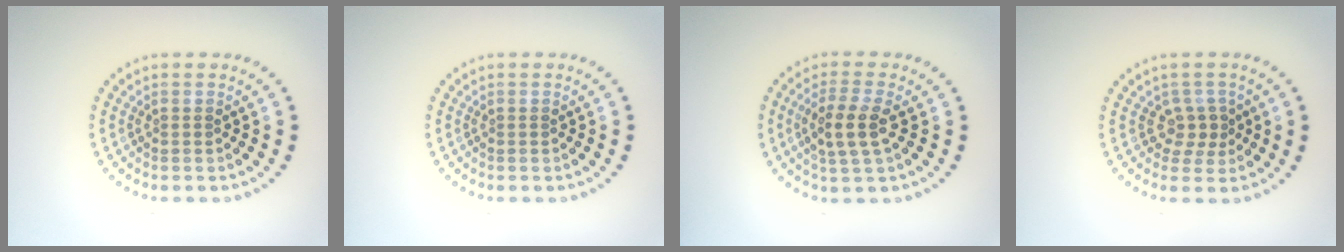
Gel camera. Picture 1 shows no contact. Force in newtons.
{"total": 0.0}
{"total": 3.4, "press": 3.1, "slide": 1.2}
{"total": 1.7, "press": 1.4, "slide": 1.1}